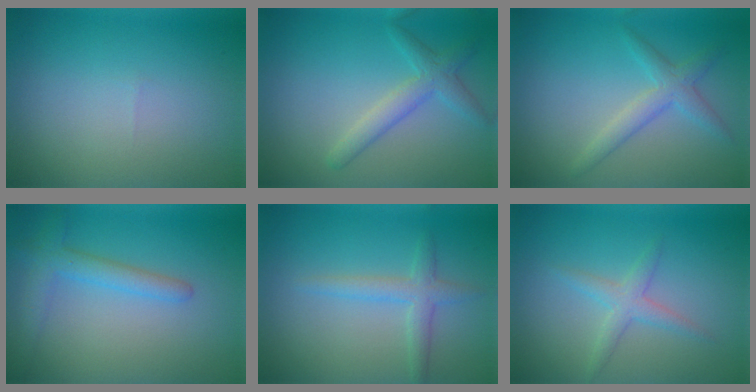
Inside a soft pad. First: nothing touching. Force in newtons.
{"total": 1.9, "press": 1.9, "slide": 0.2}
{"total": 2.6, "press": 2.6, "slide": 0.1}
{"total": 2.9, "press": 2.9, "slide": 0.1}
{"total": 2.3, "press": 2.3, "slide": 0.1}
{"total": 2.1, "press": 2.1, "slide": 0.0}